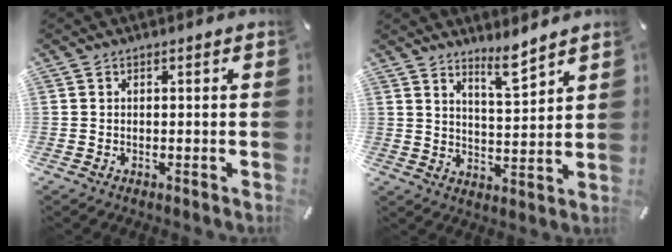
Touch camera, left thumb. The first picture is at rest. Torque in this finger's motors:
{"motor_torque": [0.47, -0.45, -0.01, -0.22, 0.03]}